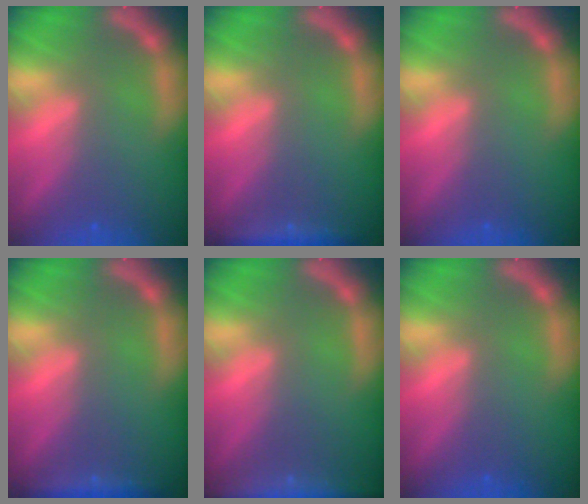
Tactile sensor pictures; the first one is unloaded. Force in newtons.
{"total": 2.4}
{"total": 0.0}
{"total": 2.4}
{"total": 7.4}
{"total": 0.0}